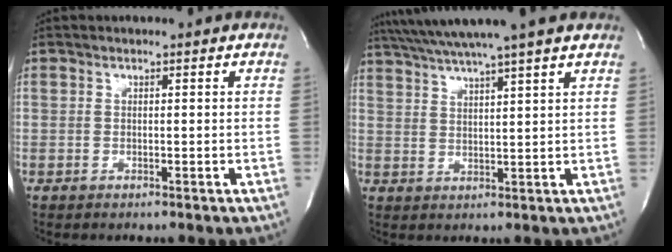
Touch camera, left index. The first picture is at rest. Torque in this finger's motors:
{"motor_torque": [1.05, -1.09, 0.41, 0.21]}